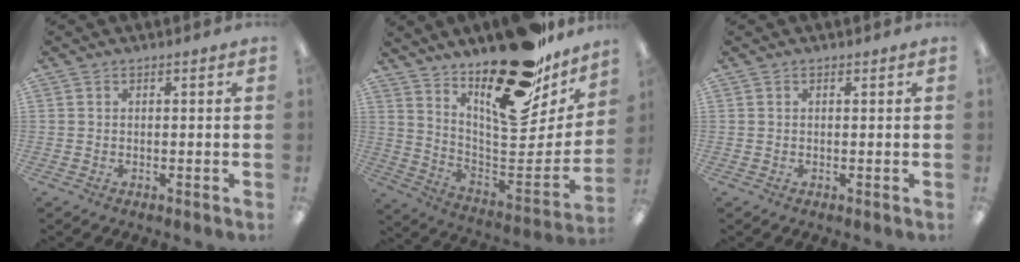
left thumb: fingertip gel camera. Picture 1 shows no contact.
{"total": 25.0, "force": [17.8, 9.8, 14.6], "torque": [-0.182, -0.133, 0.302]}
{"total": 0.0}